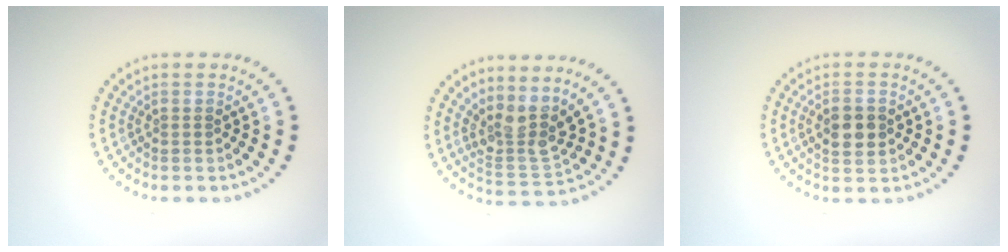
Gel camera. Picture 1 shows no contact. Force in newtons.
{"total": 3.5, "press": 2.8, "slide": 2.2}
{"total": 2.9, "press": 2.9, "slide": 0.2}